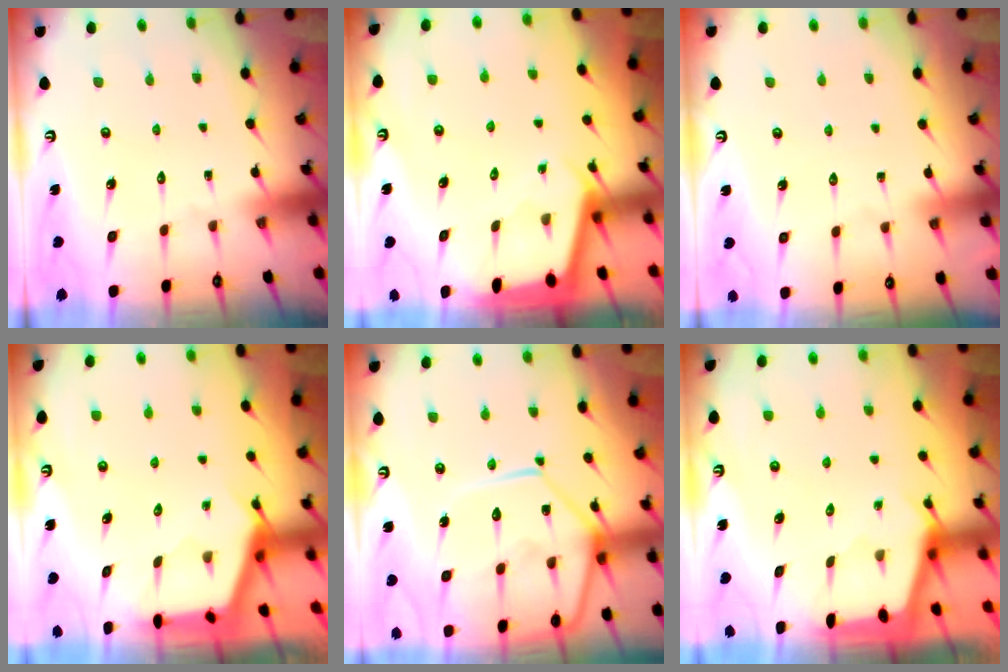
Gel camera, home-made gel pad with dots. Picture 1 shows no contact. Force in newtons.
{"total": 2.2, "press": 2.2, "slide": 0.1}
{"total": 1.8, "press": 1.8, "slide": 0.3}
{"total": 2.6, "press": 2.6, "slide": 0.4}
{"total": 17.1, "press": 17.0, "slide": 2.4}
{"total": 2.2, "press": 2.2, "slide": 0.3}